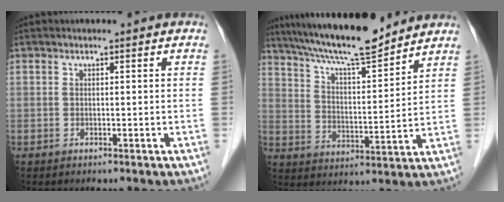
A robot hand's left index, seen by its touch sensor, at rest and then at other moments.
{"total": 14.9, "force": [13.1, 1.2, 6.9], "torque": [-0.124, 0.008, 0.218]}